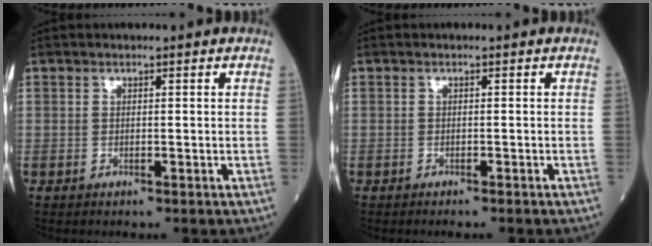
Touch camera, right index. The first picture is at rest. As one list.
[{"total": 1.6, "force": [-1.4, 0.1, 0.7], "torque": [-0.012, -0.003, -0.017]}]